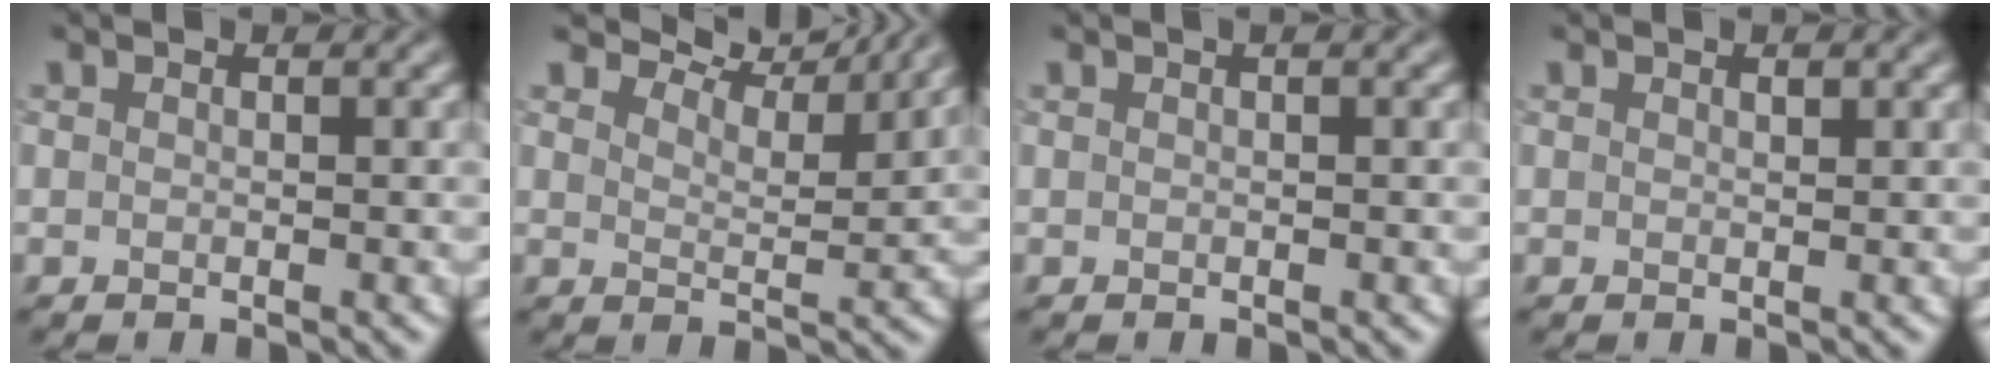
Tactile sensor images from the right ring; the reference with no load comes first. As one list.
[{"total": 7.2, "force": [6.7, 1.2, 2.4], "torque": [-0.047, 0.008, 0.090]}, {"total": 0.8, "force": [0.3, 0.1, 0.7], "torque": [-0.010, 0.009, 0.004]}, {"total": 0.5, "force": [0.3, 0.2, 0.4], "torque": [-0.006, -0.002, 0.006]}]